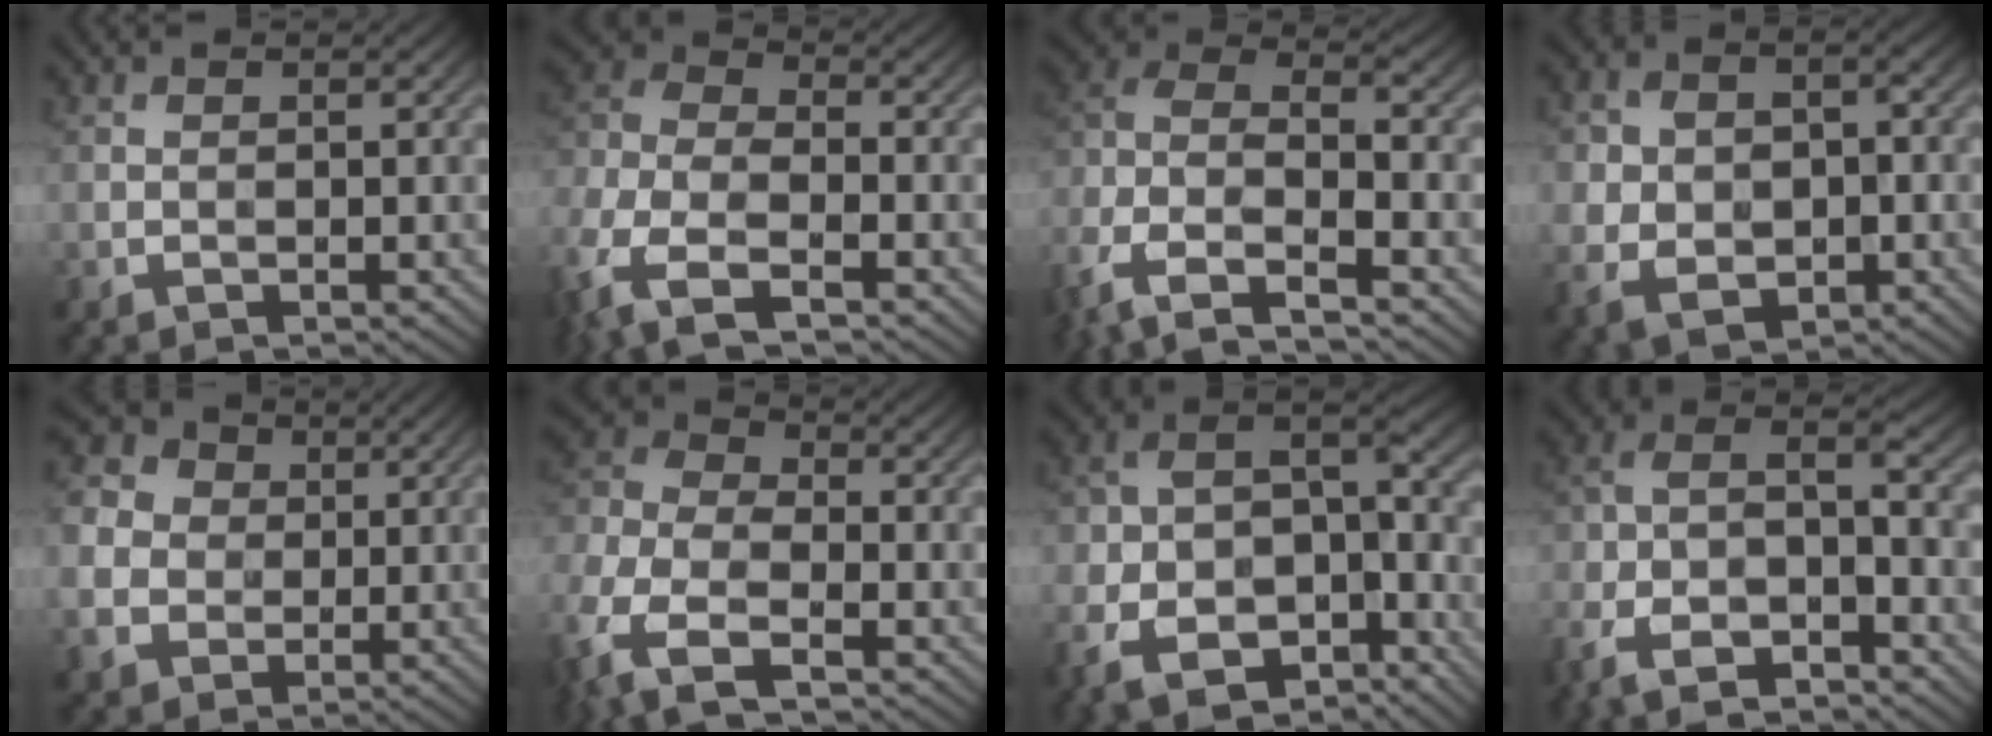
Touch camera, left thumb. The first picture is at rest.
{"total": 10.3, "force": [-5.3, 5.6, 6.8], "torque": [-0.163, -0.011, -0.124]}
{"total": 11.1, "force": [-6.0, 5.4, 7.5], "torque": [-0.188, -0.012, -0.127]}
{"total": 8.5, "force": [-1.8, 6.2, 5.4], "torque": [-0.098, -0.025, -0.027]}
{"total": 9.2, "force": [0.0, 8.2, 4.1], "torque": [-0.149, -0.008, -0.006]}
{"total": 11.1, "force": [-5.1, 6.5, 7.4], "torque": [-0.190, -0.009, -0.120]}
{"total": 15.2, "force": [-8.8, 8.8, 8.7], "torque": [-0.216, -0.057, -0.134]}
{"total": 11.6, "force": [-7.5, 4.6, 7.6], "torque": [-0.167, -0.019, -0.145]}